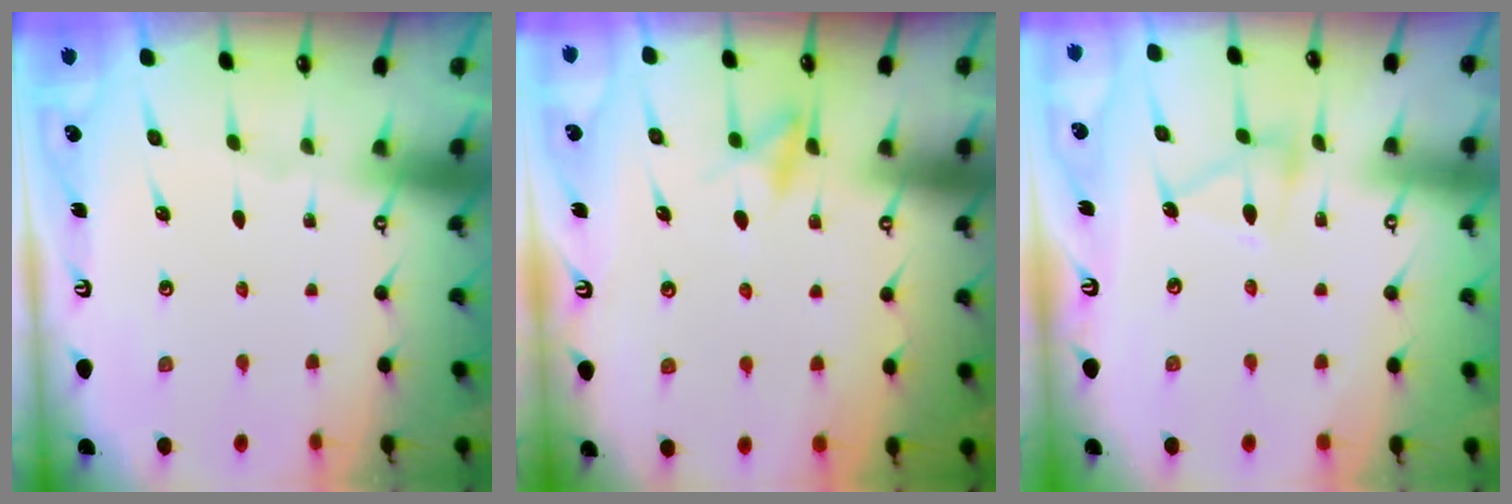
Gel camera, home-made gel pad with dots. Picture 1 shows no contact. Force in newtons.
{"total": 9.9, "press": 9.8, "slide": 1.4}
{"total": 8.2, "press": 8.1, "slide": 0.6}